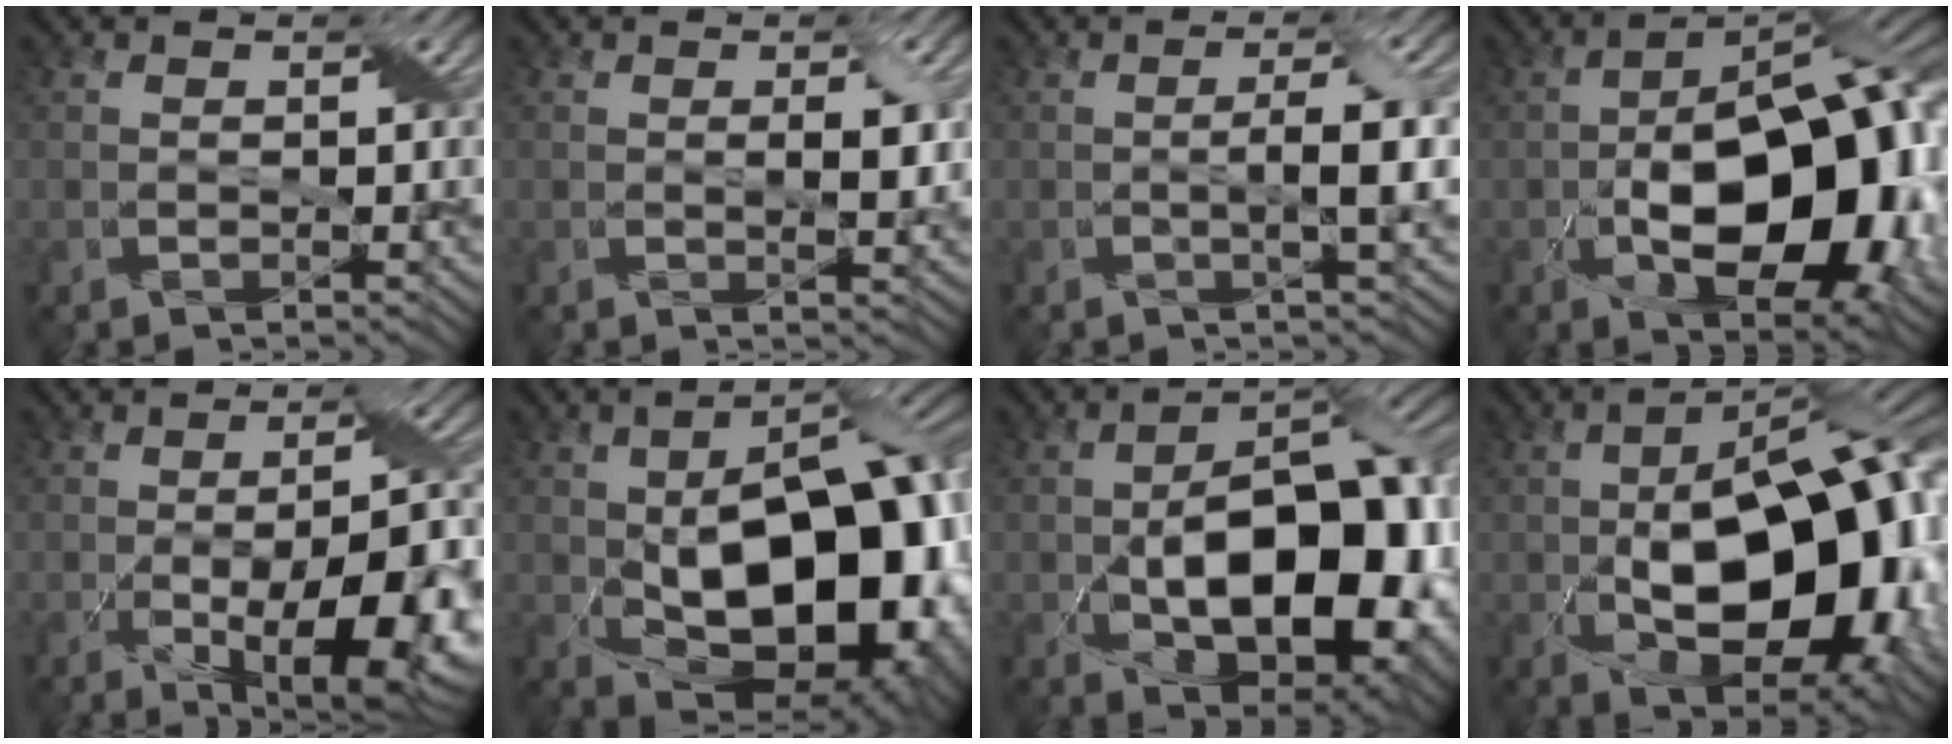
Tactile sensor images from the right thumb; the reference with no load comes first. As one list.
[{"total": 2.3, "force": [0.5, 0.6, 2.2], "torque": [-0.036, -0.001, 0.011]}, {"total": 3.4, "force": [-0.4, 0.3, 3.4], "torque": [-0.057, 0.008, -0.010]}, {"total": 18.1, "force": [-4.2, 9.1, 15.0], "torque": [-0.221, -0.013, -0.065]}, {"total": 14.5, "force": [-4.9, 5.0, 12.7], "torque": [-0.178, -0.025, -0.055]}, {"total": 19.6, "force": [-2.0, 11.2, 15.9], "torque": [-0.210, -0.014, -0.013]}, {"total": 15.8, "force": [-2.3, 8.9, 12.8], "torque": [-0.181, -0.019, -0.026]}, {"total": 17.8, "force": [-2.5, 9.3, 15.0], "torque": [-0.222, -0.016, -0.034]}]